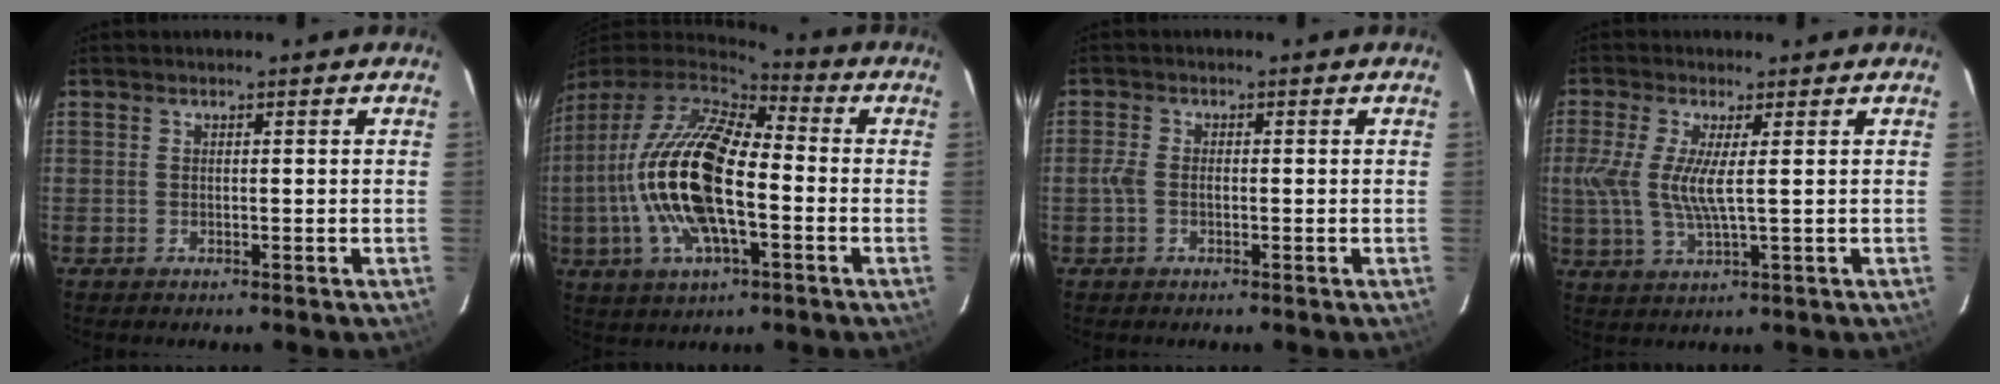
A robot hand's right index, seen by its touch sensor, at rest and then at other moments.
{"total": 20.4, "force": [-3.4, 8.0, 18.5], "torque": [-0.370, -0.011, -0.070]}
{"total": 2.3, "force": [-0.7, 1.2, 1.8], "torque": [-0.041, 0.003, -0.014]}
{"total": 7.1, "force": [0.5, 1.0, 7.0], "torque": [-0.155, -0.007, 0.009]}